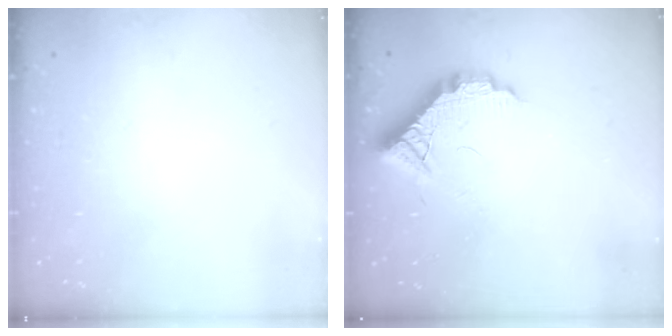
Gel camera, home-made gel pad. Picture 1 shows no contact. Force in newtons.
{"total": 10.4, "press": 10.4, "slide": 0.6}